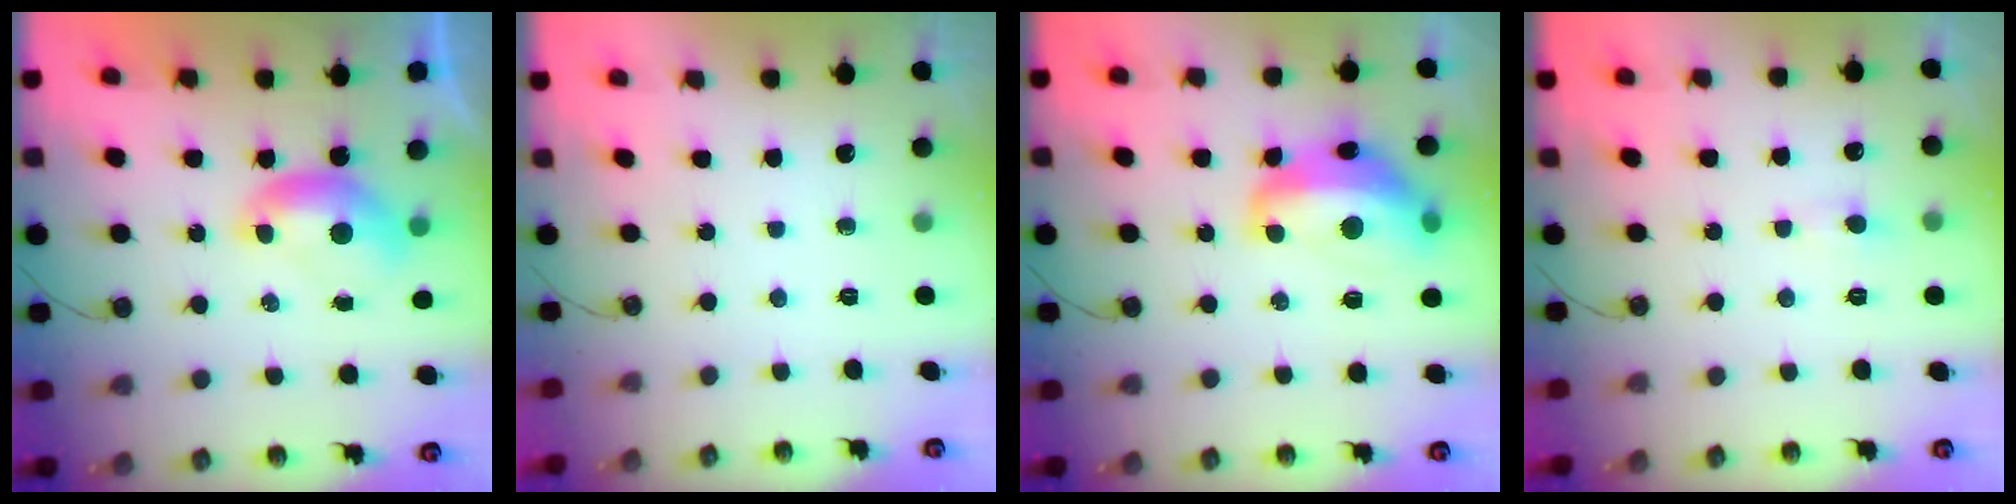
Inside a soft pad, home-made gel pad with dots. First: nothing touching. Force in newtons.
{"total": 0.0}
{"total": 8.8, "press": 8.7, "slide": 1.1}
{"total": 0.6, "press": 0.3, "slide": 0.4}